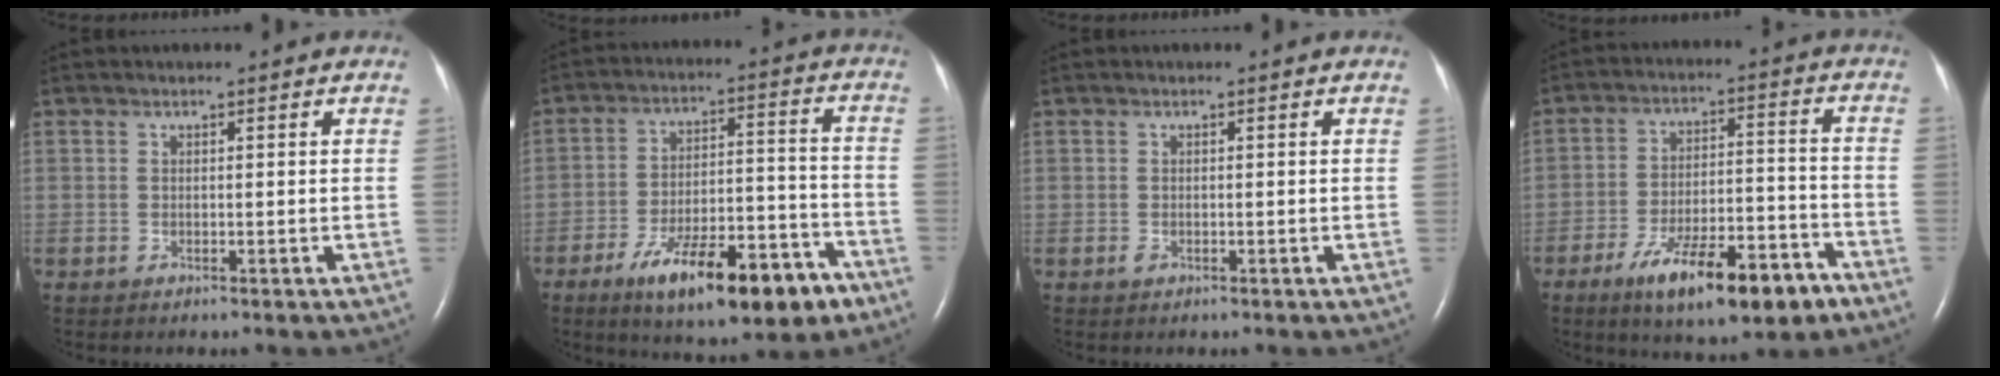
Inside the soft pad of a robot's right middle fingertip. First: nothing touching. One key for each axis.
{"total": 17.3, "fx": -10.5, "fy": 5.1, "fz": 12.8, "tx": -0.170, "ty": 0.012, "tz": -0.157}
{"total": 0.6, "fx": -0.3, "fy": 0.4, "fz": 0.4, "tx": -0.010, "ty": -0.001, "tz": -0.003}
{"total": 14.6, "fx": -9.0, "fy": 3.8, "fz": 10.8, "tx": -0.163, "ty": 0.002, "tz": -0.138}